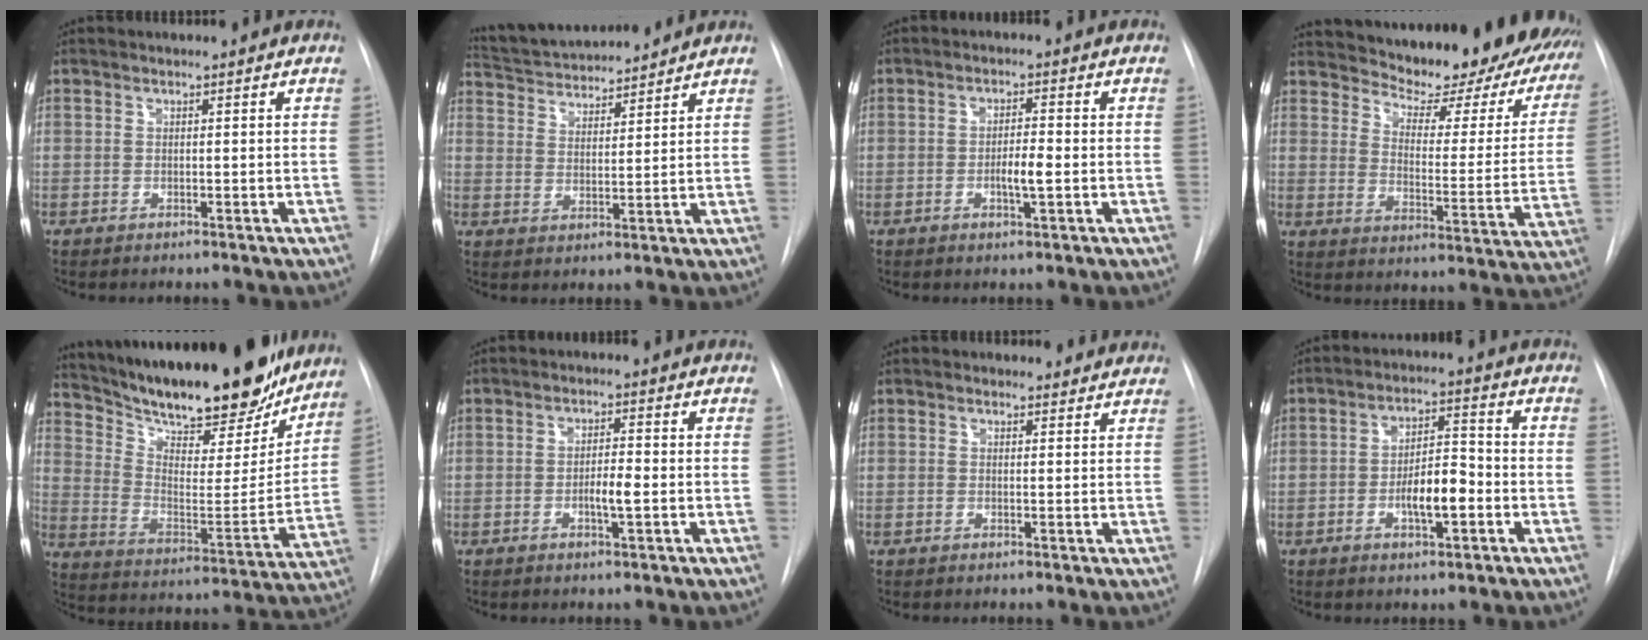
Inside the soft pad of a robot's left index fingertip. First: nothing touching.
{"total": 12.2, "force": [11.6, 1.8, 3.5], "torque": [-0.065, 0.018, 0.191]}
{"total": 3.5, "force": [-1.4, 0.5, 3.2], "torque": [-0.055, -0.007, -0.022]}
{"total": 24.6, "force": [21.6, 7.0, 9.5], "torque": [-0.137, -0.076, 0.255]}
{"total": 28.0, "force": [23.5, 7.1, 13.4], "torque": [-0.230, -0.034, 0.336]}
{"total": 3.3, "force": [-1.3, 0.5, 3.0], "torque": [-0.050, -0.006, -0.021]}
{"total": 2.6, "force": [2.3, 1.1, -0.2], "torque": [0.006, -0.009, 0.011]}
{"total": 7.1, "force": [-2.6, 2.2, 6.3], "torque": [-0.111, 0.005, -0.043]}